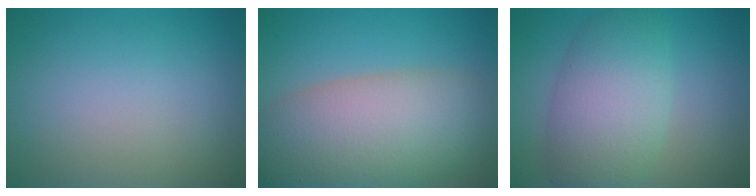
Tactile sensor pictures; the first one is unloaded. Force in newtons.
{"total": 11.3, "press": 11.3, "slide": 0.7}
{"total": 7.0, "press": 7.0, "slide": 0.2}